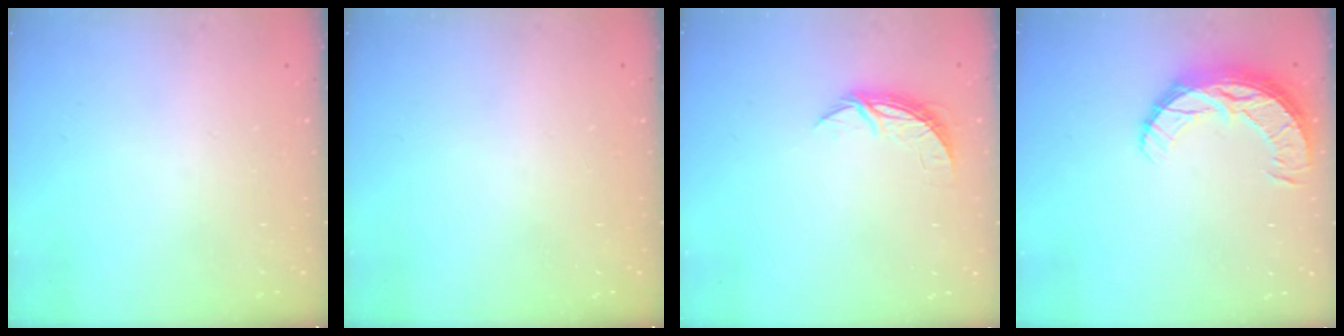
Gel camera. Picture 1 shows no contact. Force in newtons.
{"total": 0.0}
{"total": 5.7, "press": 5.7, "slide": 0.3}
{"total": 10.2, "press": 10.2, "slide": 0.8}